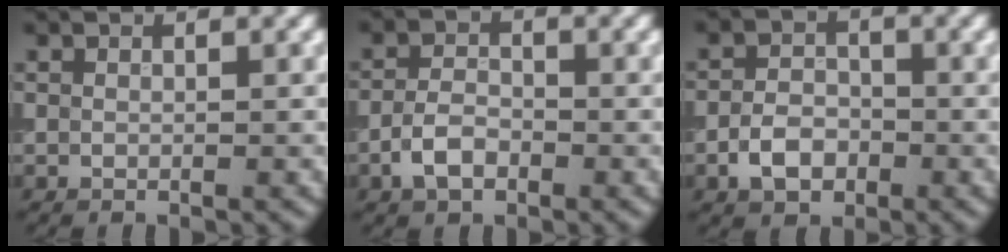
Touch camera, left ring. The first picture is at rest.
{"total": 2.8, "force": [-1.4, 1.6, 1.8], "torque": [-0.033, 0.005, -0.033]}
{"total": 3.3, "force": [-1.5, 2.2, 1.9], "torque": [-0.030, 0.004, -0.033]}